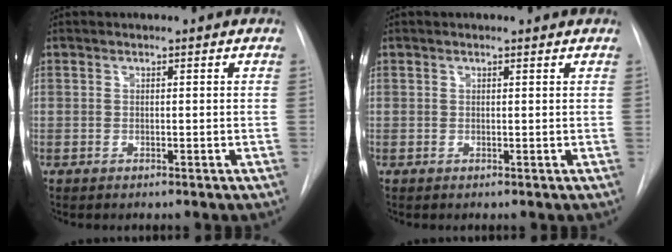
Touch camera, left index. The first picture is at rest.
{"total": 0.0}